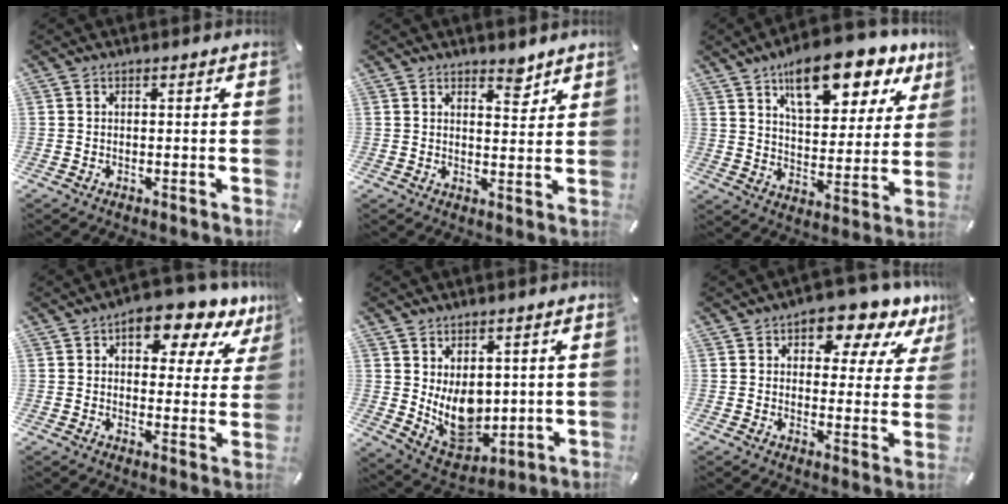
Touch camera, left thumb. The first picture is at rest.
{"total": 4.3, "force": [3.5, 1.8, 1.7], "torque": [0.008, -0.033, 0.054]}
{"total": 15.9, "force": [11.1, 6.9, 9.1], "torque": [-0.123, -0.068, 0.187]}
{"total": 10.7, "force": [6.7, 5.6, 6.1], "torque": [-0.062, -0.042, 0.106]}
{"total": 10.5, "force": [2.0, 8.1, 6.4], "torque": [-0.106, -0.029, 0.046]}
{"total": 9.8, "force": [7.2, 4.9, 4.7], "torque": [-0.056, -0.049, 0.121]}